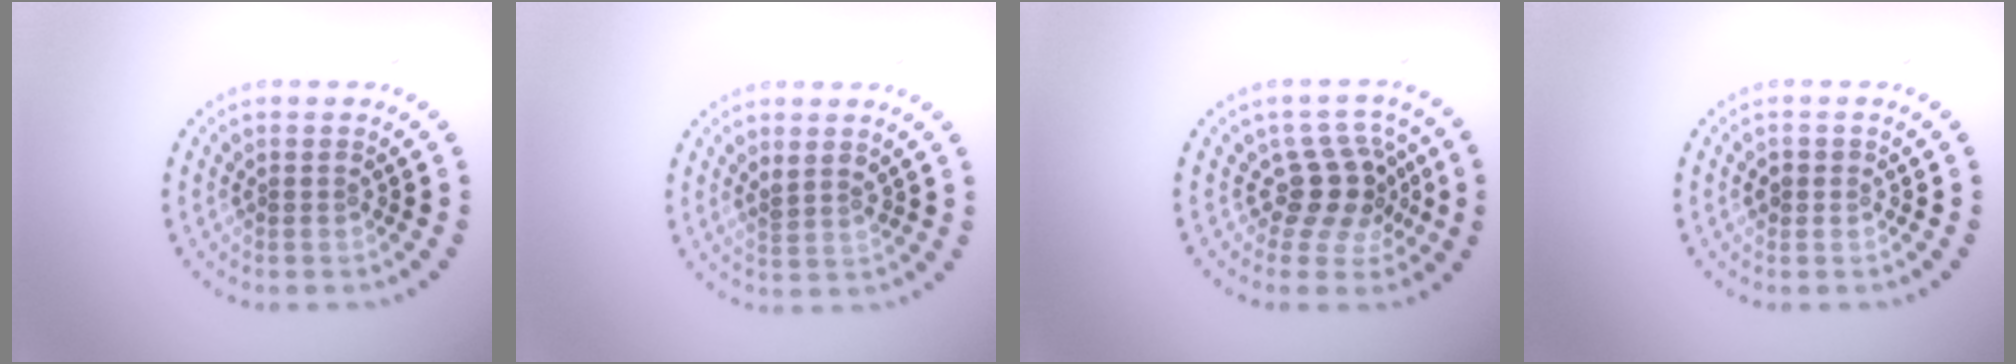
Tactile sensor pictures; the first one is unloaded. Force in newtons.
{"total": 1.2, "press": 1.0, "slide": 0.6}
{"total": 3.8, "press": 2.9, "slide": 2.4}
{"total": 1.1, "press": 1.1, "slide": 0.4}